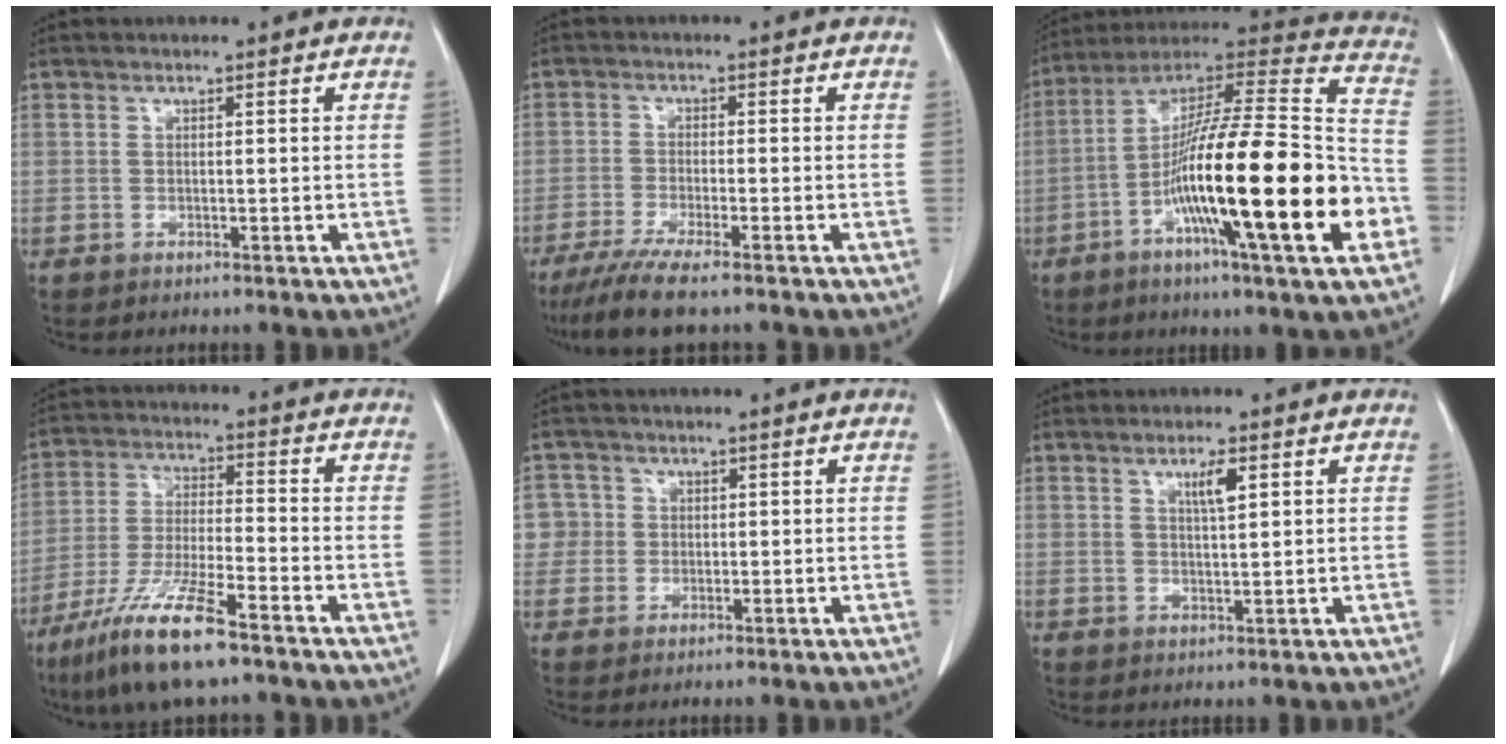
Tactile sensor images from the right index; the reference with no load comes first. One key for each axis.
{"total": 7.0, "fx": -5.4, "fy": -0.1, "fz": 4.3, "tx": -0.069, "ty": -0.018, "tz": -0.092}
{"total": 28.4, "fx": -8.0, "fy": 1.9, "fz": 27.1, "tx": -0.412, "ty": -0.021, "tz": -0.144}
{"total": 12.5, "fx": -8.5, "fy": 1.2, "fz": 9.2, "tx": -0.187, "ty": -0.030, "tz": -0.157}
{"total": 3.8, "fx": 0.4, "fy": 3.8, "fz": 0.0, "tx": 0.014, "ty": 0.013, "tz": 0.007}
{"total": 3.0, "fx": 1.4, "fy": 0.3, "fz": 2.6, "tx": -0.045, "ty": -0.002, "tz": 0.023}